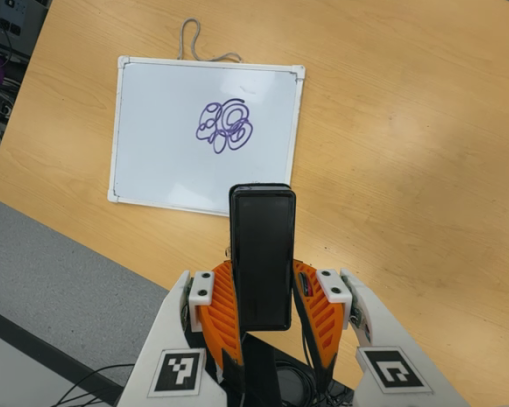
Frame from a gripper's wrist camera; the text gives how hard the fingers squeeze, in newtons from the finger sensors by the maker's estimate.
{"total": 4.7, "left": 3.4, "right": 6.0}